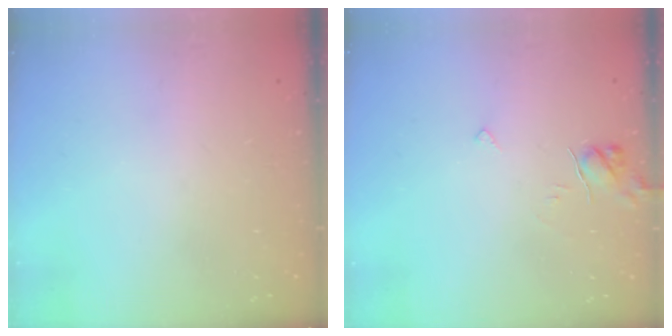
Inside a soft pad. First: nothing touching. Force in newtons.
{"total": 6.2, "press": 6.2, "slide": 0.5}